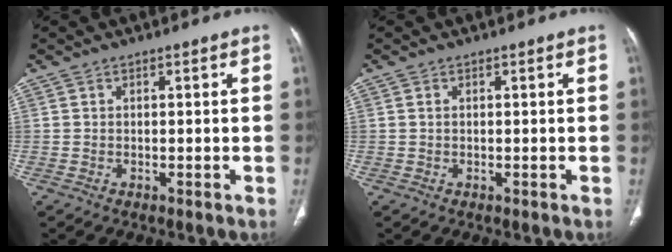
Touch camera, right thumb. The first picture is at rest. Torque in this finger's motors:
{"motor_torque": [-0.18, -0.10, -0.34, 0.34, -0.02]}